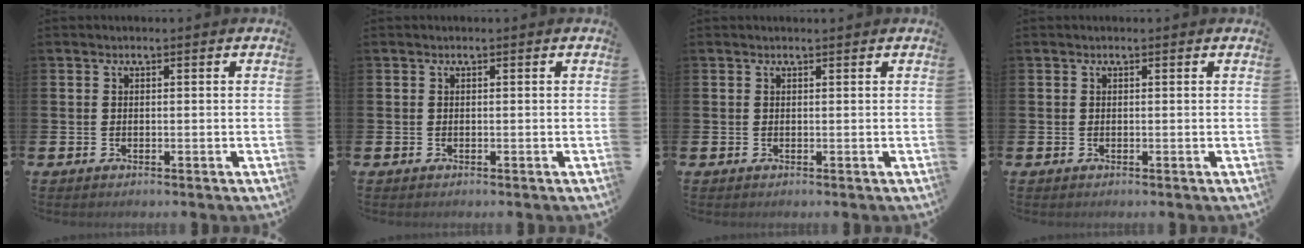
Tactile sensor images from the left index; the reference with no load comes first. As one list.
[{"total": 0.0}, {"total": 0.0}, {"total": 0.0}]